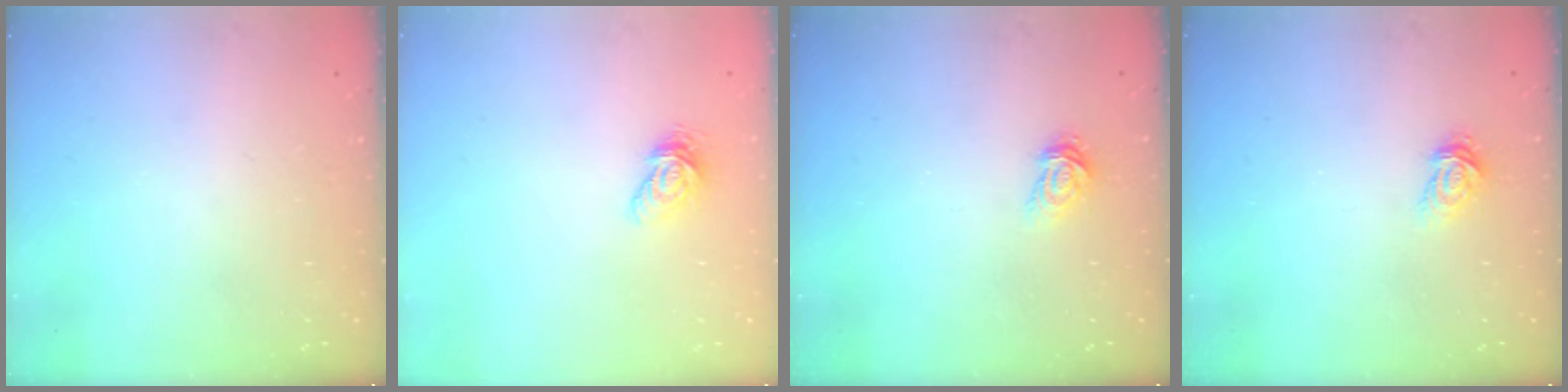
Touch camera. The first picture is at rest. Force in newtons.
{"total": 6.4, "press": 6.4, "slide": 0.3}
{"total": 3.2, "press": 3.2, "slide": 0.3}
{"total": 3.2, "press": 3.2, "slide": 0.3}